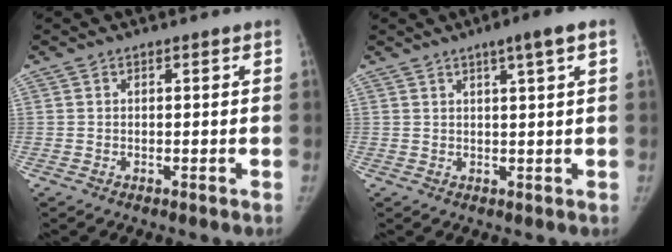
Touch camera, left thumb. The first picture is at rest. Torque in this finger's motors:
{"motor_torque": [0.00, 0.00, 0.62, -0.49, 0.04]}